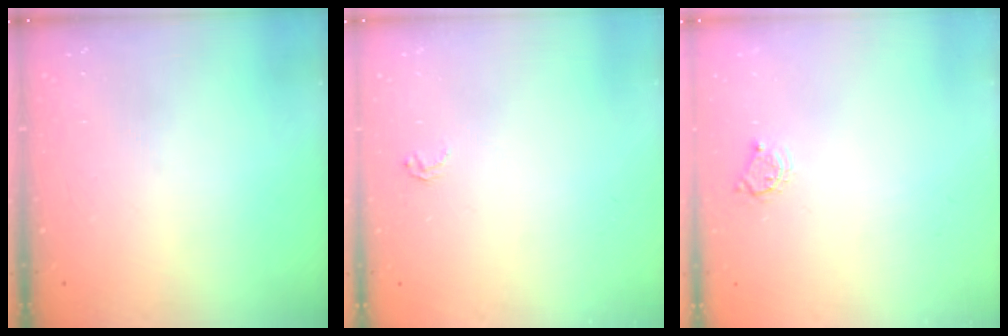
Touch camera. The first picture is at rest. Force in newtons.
{"total": 1.8, "press": 1.8, "slide": 0.0}
{"total": 3.7, "press": 3.7, "slide": 0.4}